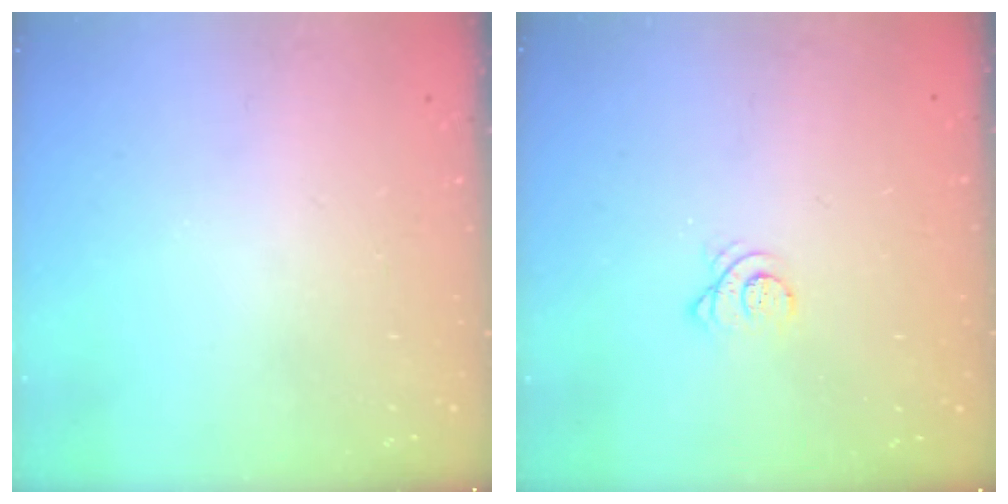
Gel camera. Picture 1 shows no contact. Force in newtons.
{"total": 3.2, "press": 3.2, "slide": 0.5}